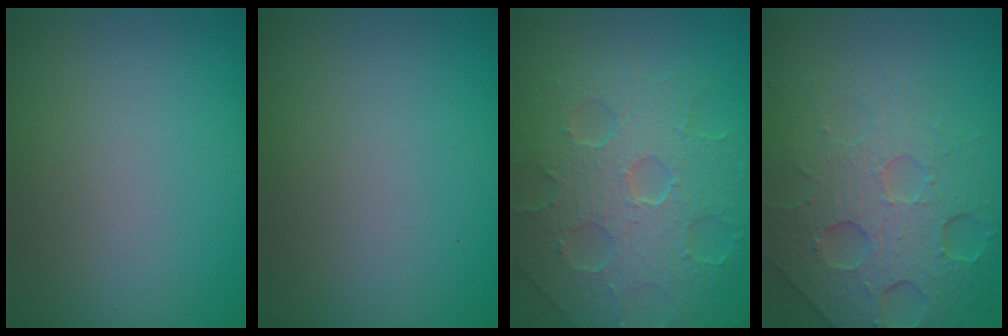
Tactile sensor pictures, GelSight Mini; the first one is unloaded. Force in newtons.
{"total": 0.0}
{"total": 8.4, "press": 5.7, "slide": 6.1}
{"total": 7.6, "press": 5.2, "slide": 5.5}